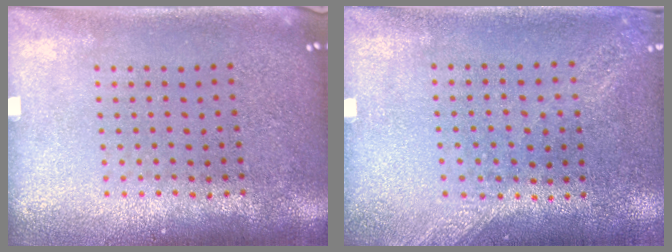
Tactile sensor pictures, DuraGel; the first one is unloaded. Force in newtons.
{"total": 1.4, "press": 1.3, "slide": 0.4}